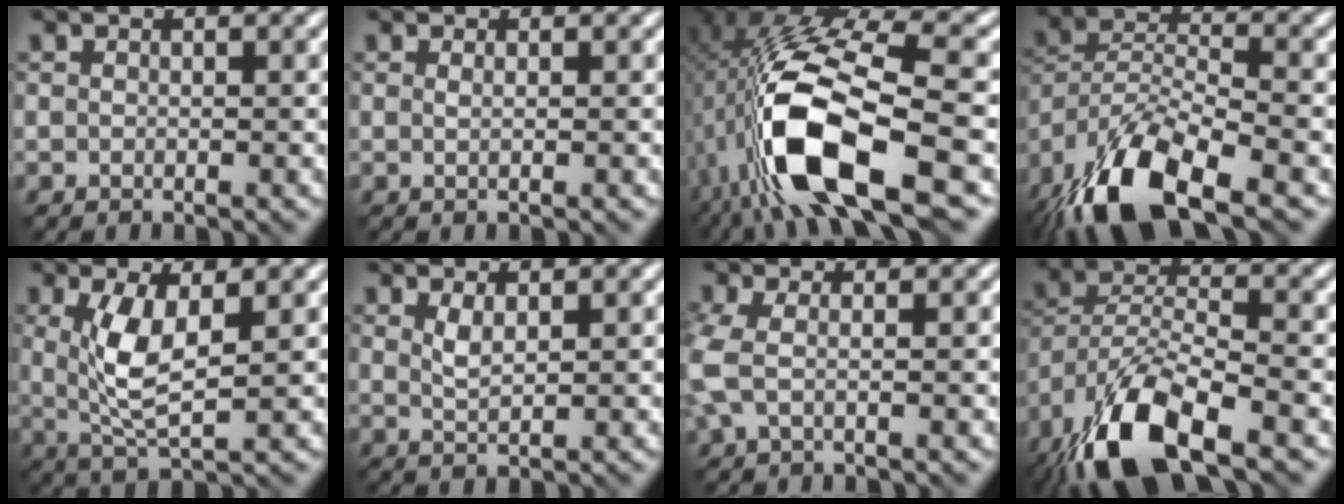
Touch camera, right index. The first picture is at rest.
{"total": 0.9, "force": [0.1, 0.3, 0.8], "torque": [-0.010, 0.000, -0.003]}
{"total": 13.8, "force": [-4.4, 5.3, 12.0], "torque": [-0.243, -0.005, -0.079]}
{"total": 12.7, "force": [-8.8, 4.4, 8.0], "torque": [-0.163, -0.011, -0.165]}
{"total": 5.0, "force": [0.6, 1.5, 4.7], "torque": [-0.099, -0.005, 0.016]}
{"total": 1.5, "force": [0.6, 0.3, 1.4], "torque": [-0.034, -0.004, 0.014]}
{"total": 2.7, "force": [-0.3, 1.2, 2.4], "torque": [-0.073, -0.001, -0.011]}
{"total": 11.7, "force": [-7.5, 4.2, 7.9], "torque": [-0.163, -0.011, -0.144]}